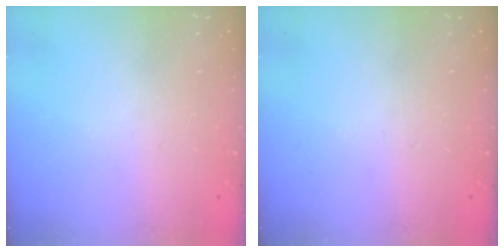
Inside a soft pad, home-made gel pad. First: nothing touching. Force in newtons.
{"total": 0.0}